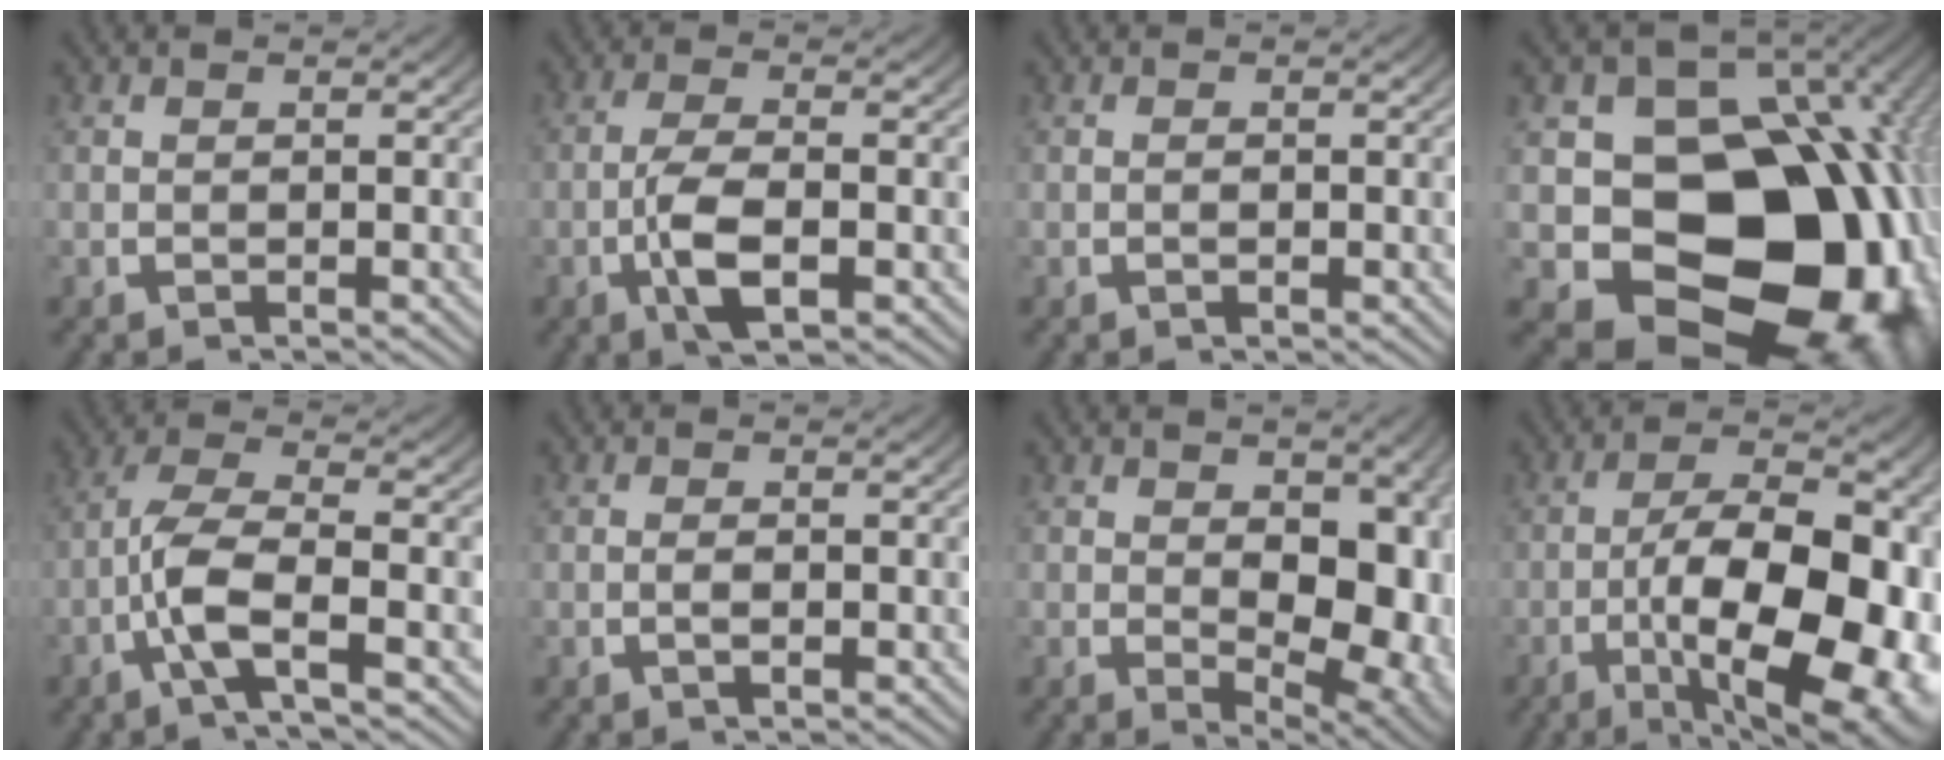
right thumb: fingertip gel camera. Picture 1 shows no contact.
{"total": 5.0, "force": [-2.0, 2.1, 4.1], "torque": [-0.106, -0.020, -0.028]}
{"total": 0.6, "force": [-0.5, 0.2, 0.3], "torque": [-0.006, -0.003, -0.007]}
{"total": 28.5, "force": [-6.5, 20.5, 18.6], "torque": [-0.334, -0.098, -0.078]}
{"total": 6.2, "force": [-2.3, 2.3, 5.2], "torque": [-0.133, -0.018, -0.038]}
{"total": 1.2, "force": [-0.8, 0.4, 0.9], "torque": [-0.026, -0.010, -0.009]}
{"total": 8.5, "force": [-0.4, 5.6, 6.4], "torque": [-0.124, -0.047, 0.014]}
{"total": 15.3, "force": [-4.0, 7.7, 12.7], "torque": [-0.228, -0.063, -0.035]}